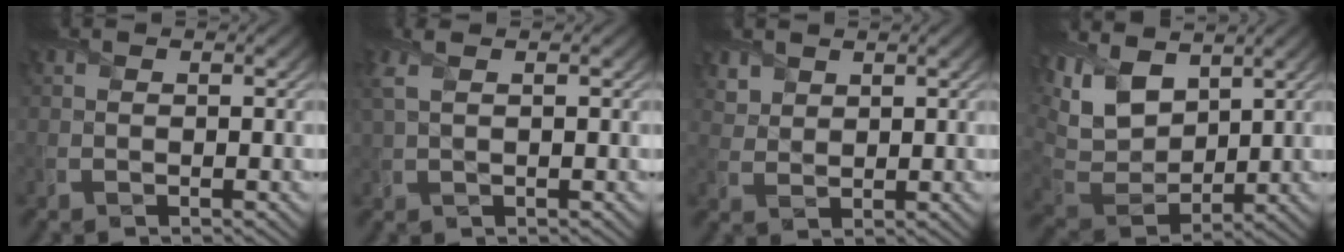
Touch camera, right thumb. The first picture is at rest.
{"total": 2.4, "force": [1.2, 0.6, 1.9], "torque": [-0.052, 0.009, 0.025]}
{"total": 2.4, "force": [2.0, 1.3, 0.5], "torque": [-0.018, -0.002, 0.045]}
{"total": 11.1, "force": [5.2, 6.2, 7.5], "torque": [-0.213, 0.017, 0.099]}